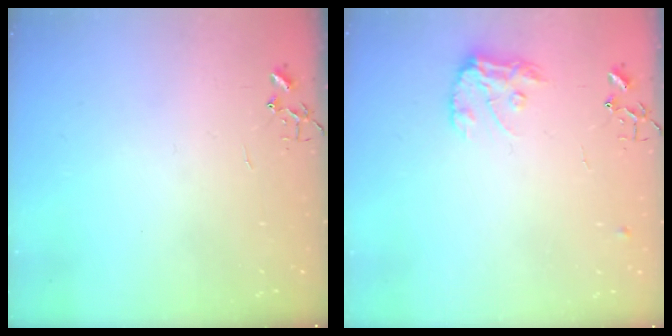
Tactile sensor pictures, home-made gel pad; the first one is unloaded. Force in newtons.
{"total": 10.9, "press": 10.9, "slide": 0.6}